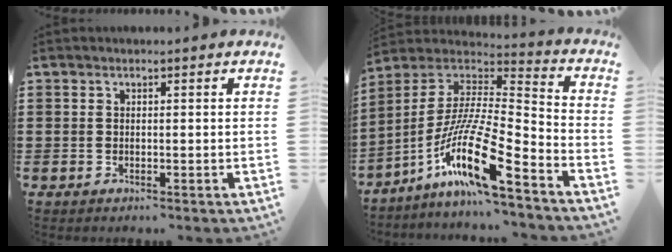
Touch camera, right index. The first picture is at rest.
{"total": 16.5, "force": [-10.1, 2.3, 12.8], "torque": [-0.264, -0.003, -0.192]}